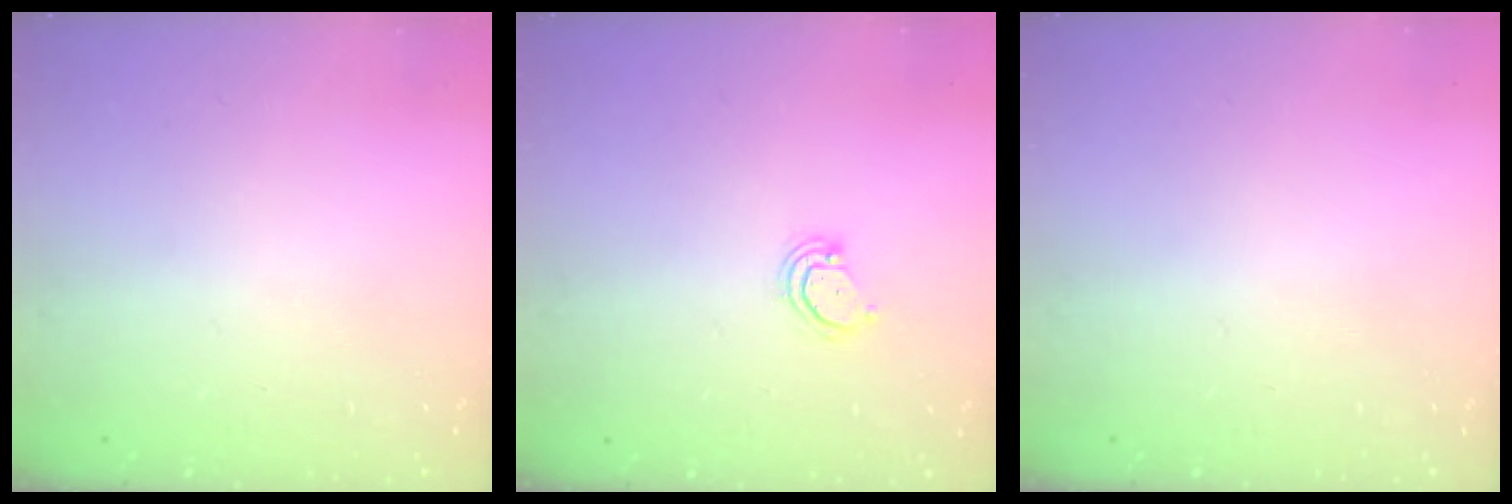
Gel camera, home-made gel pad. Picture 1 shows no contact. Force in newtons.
{"total": 3.5, "press": 3.5, "slide": 0.3}
{"total": 0.0}